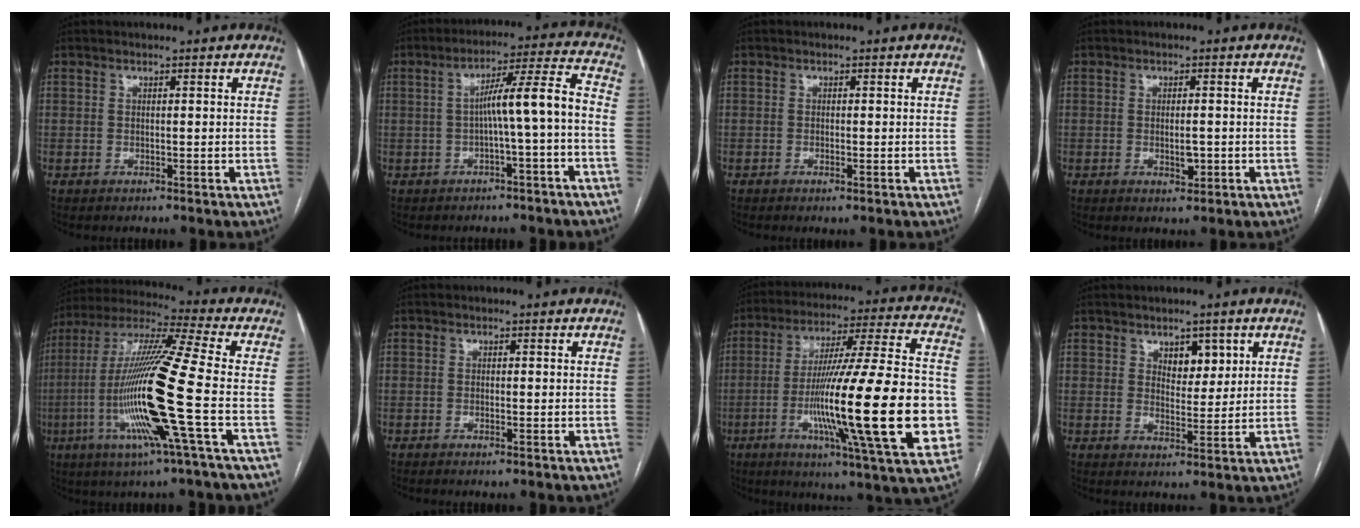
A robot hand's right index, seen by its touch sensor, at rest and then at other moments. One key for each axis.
{"total": 8.4, "fx": -1.7, "fy": -0.3, "fz": 8.3, "tx": -0.127, "ty": 0.031, "tz": -0.022}
{"total": 1.0, "fx": -0.5, "fy": 0.1, "fz": 0.9, "tx": -0.014, "ty": -0.002, "tz": -0.007}
{"total": 2.4, "fx": -0.4, "fy": 1.0, "fz": 2.1, "tx": -0.037, "ty": -0.002, "tz": -0.002}
{"total": 19.0, "fx": -4.6, "fy": -0.9, "fz": 18.4, "tx": -0.377, "ty": -0.015, "tz": -0.101}
{"total": 0.8, "fx": -0.5, "fy": 0.1, "fz": 0.7, "tx": -0.012, "ty": -0.001, "tz": -0.006}
{"total": 28.4, "fx": -5.8, "fy": 1.7, "fz": 27.8, "tx": -0.414, "ty": -0.019, "tz": -0.101}
{"total": 4.3, "fx": 2.2, "fy": 2.5, "fz": 2.8, "tx": -0.037, "ty": 0.000, "tz": 0.037}